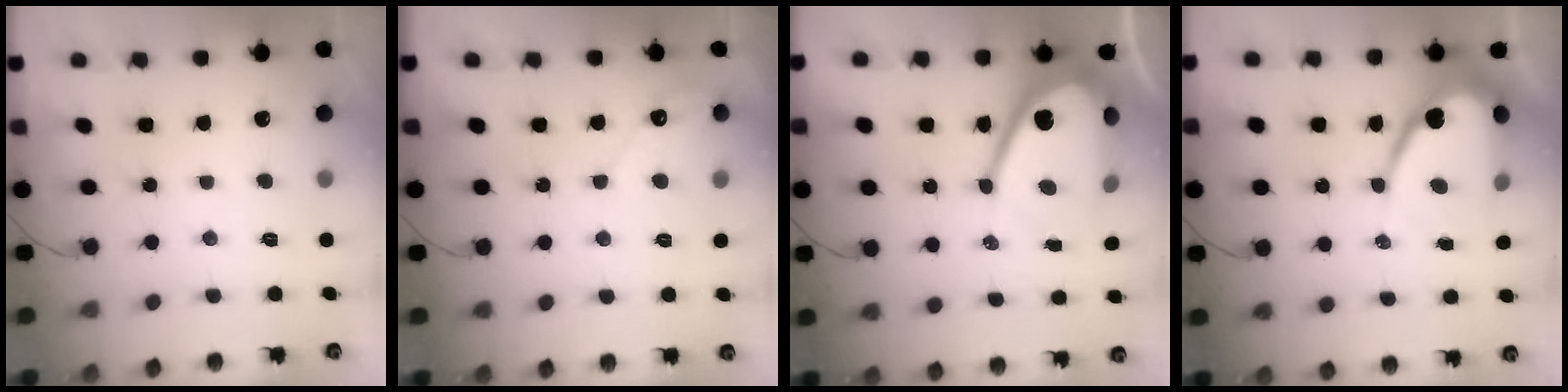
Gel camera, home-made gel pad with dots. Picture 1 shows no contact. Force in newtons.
{"total": 4.1, "press": 4.1, "slide": 0.3}
{"total": 16.9, "press": 16.8, "slide": 1.5}
{"total": 11.3, "press": 11.3, "slide": 1.1}